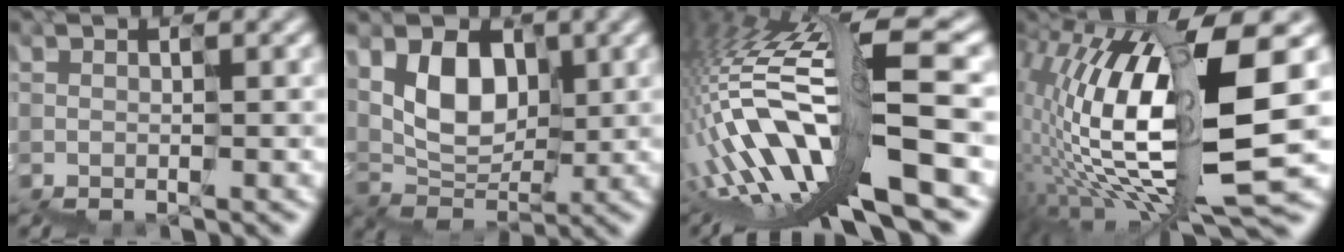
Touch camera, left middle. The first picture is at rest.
{"total": 3.6, "force": [2.0, 2.7, 1.2], "torque": [-0.030, 0.007, 0.039]}
{"total": 13.4, "force": [-2.3, 2.5, 12.9], "torque": [-0.256, 0.037, -0.038]}
{"total": 12.6, "force": [1.5, 3.6, 11.9], "torque": [-0.247, 0.012, 0.045]}